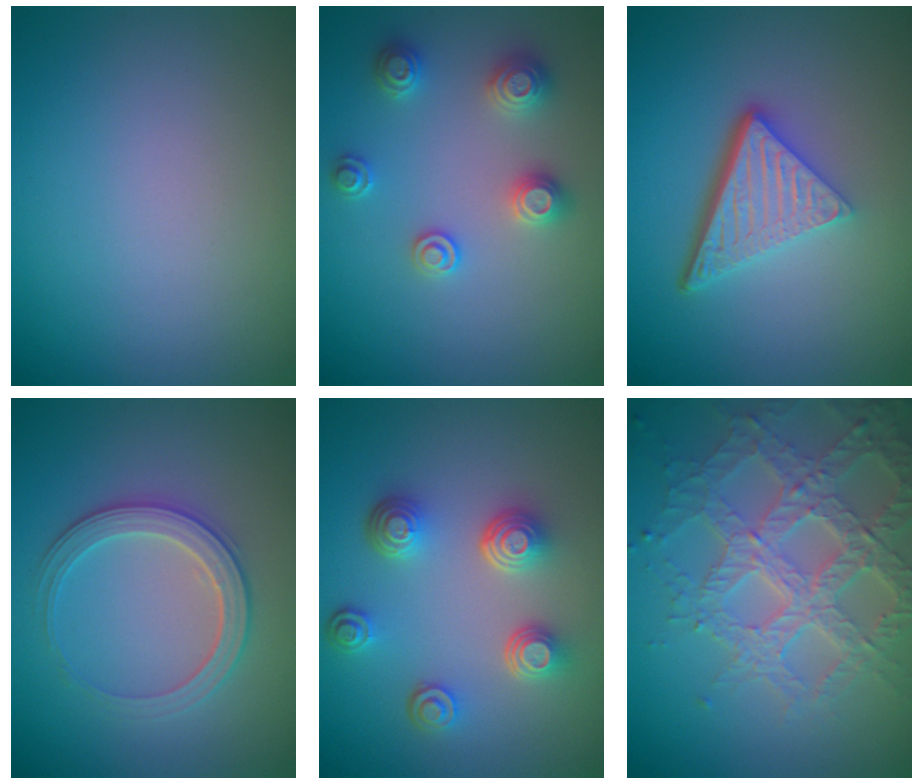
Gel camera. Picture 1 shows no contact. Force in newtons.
{"total": 2.8, "press": 2.8, "slide": 0.5}
{"total": 5.6, "press": 3.8, "slide": 4.2}
{"total": 2.9, "press": 2.9, "slide": 0.3}
{"total": 4.6, "press": 3.5, "slide": 2.9}
{"total": 7.1, "press": 5.1, "slide": 4.9}